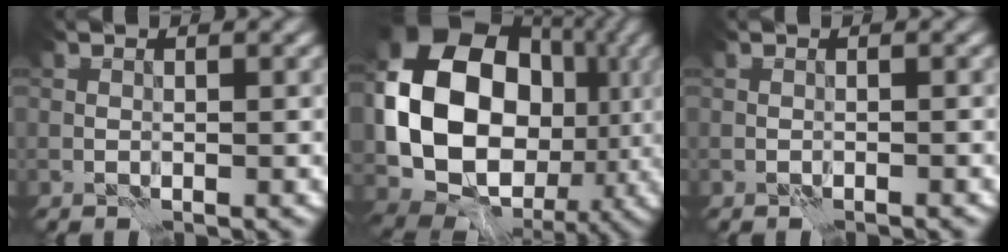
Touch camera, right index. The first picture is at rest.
{"total": 15.6, "force": [-0.4, 12.5, 9.4], "torque": [-0.169, -0.010, -0.012]}
{"total": 0.8, "force": [-0.7, -0.2, -0.4], "torque": [0.012, -0.005, -0.014]}